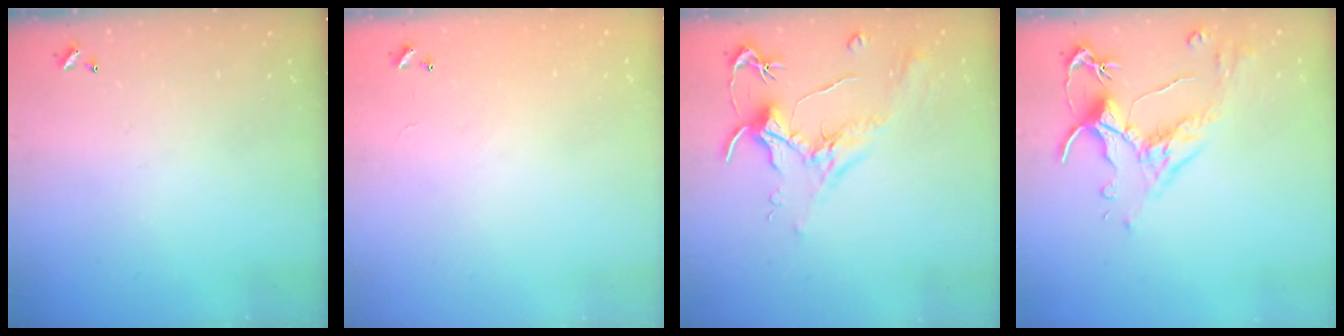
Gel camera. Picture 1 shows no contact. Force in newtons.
{"total": 9.3, "press": 9.3, "slide": 0.6}
{"total": 2.0, "press": 1.8, "slide": 0.8}
{"total": 2.5, "press": 2.1, "slide": 1.4}